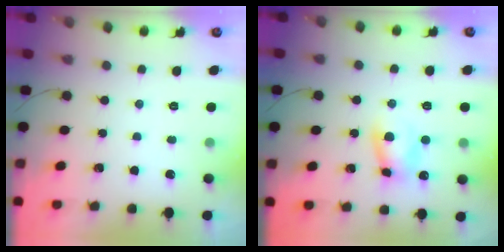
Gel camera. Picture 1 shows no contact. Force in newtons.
{"total": 7.2, "press": 7.2, "slide": 0.5}